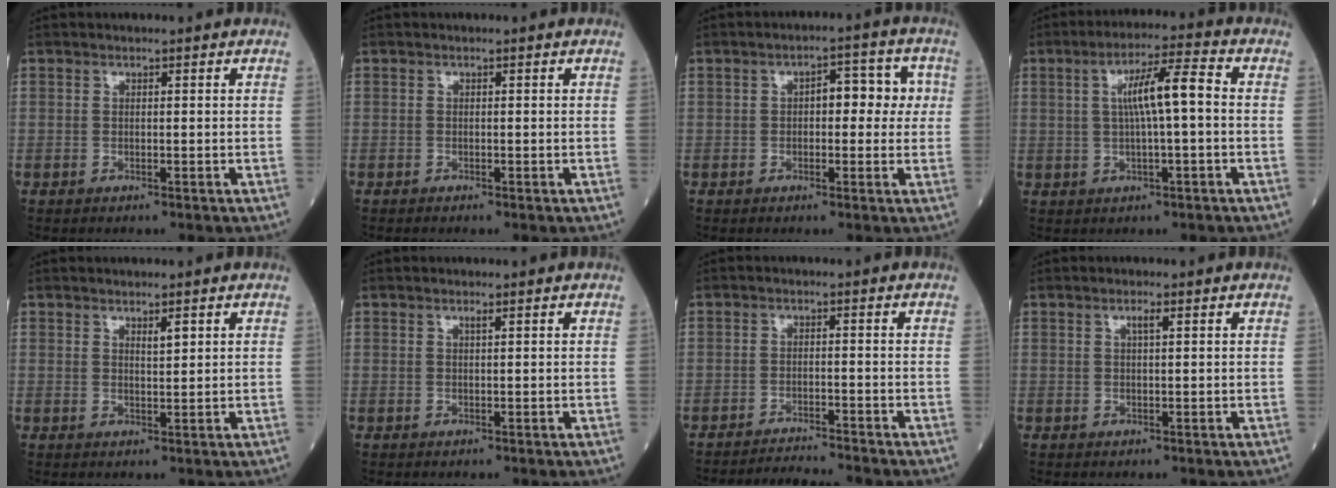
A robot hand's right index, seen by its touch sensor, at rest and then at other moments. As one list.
[{"total": 0.0}, {"total": 6.2, "force": [0.8, 3.1, 5.3], "torque": [-0.062, 0.031, 0.007]}, {"total": 7.7, "force": [0.7, 0.6, 7.6], "torque": [-0.134, 0.018, 0.009]}, {"total": 1.8, "force": [1.1, 0.3, 1.4], "torque": [-0.026, -0.002, 0.019]}, {"total": 0.5, "force": [0.3, -0.1, 0.4], "torque": [-0.009, -0.001, 0.007]}, {"total": 5.0, "force": [-4.8, -1.3, 0.4], "torque": [-0.005, -0.014, -0.079]}, {"total": 1.2, "force": [0.5, 0.1, 1.1], "torque": [-0.022, 0.001, 0.009]}]